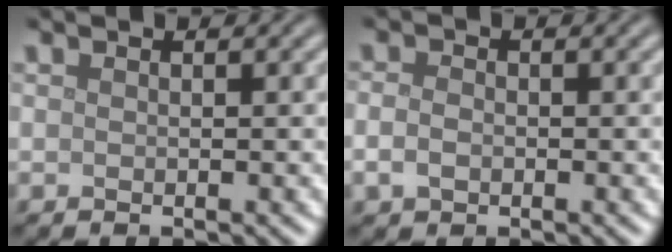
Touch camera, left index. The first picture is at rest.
{"total": 1.8, "force": [-0.4, 1.3, 1.2], "torque": [-0.025, 0.000, -0.012]}